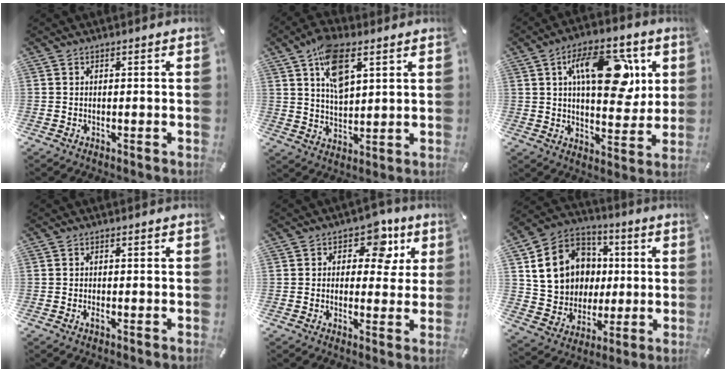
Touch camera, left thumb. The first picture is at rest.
{"total": 10.9, "force": [5.6, 5.7, 7.4], "torque": [-0.133, -0.010, 0.103]}
{"total": 18.0, "force": [6.2, 9.7, 13.9], "torque": [-0.194, -0.004, 0.103]}
{"total": 1.1, "force": [-0.4, 0.3, 0.9], "torque": [-0.018, -0.001, -0.007]}
{"total": 9.6, "force": [3.9, 6.6, 5.8], "torque": [-0.067, -0.014, 0.062]}
{"total": 17.5, "force": [2.9, 15.5, 7.6], "torque": [-0.128, 0.006, 0.068]}